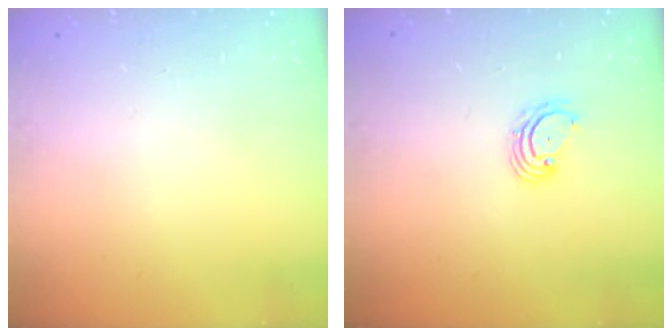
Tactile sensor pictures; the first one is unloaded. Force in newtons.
{"total": 3.7, "press": 3.7, "slide": 0.4}